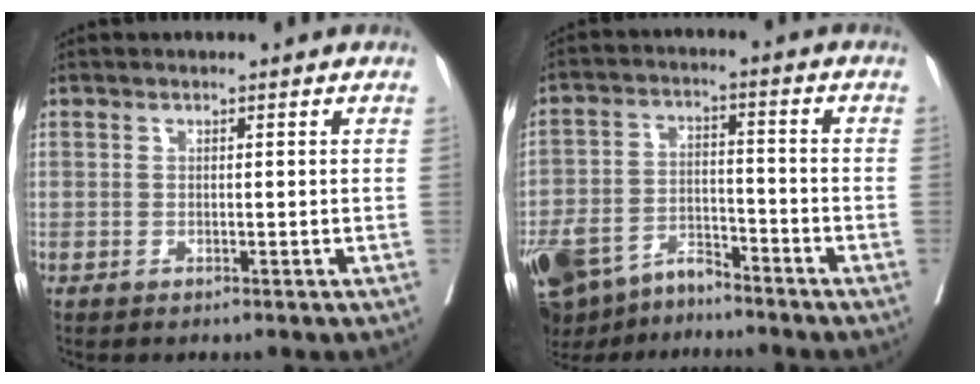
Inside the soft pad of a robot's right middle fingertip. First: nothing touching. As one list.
[{"total": 13.3, "force": [-10.7, 4.6, 6.4], "torque": [-0.120, -0.005, -0.187]}]